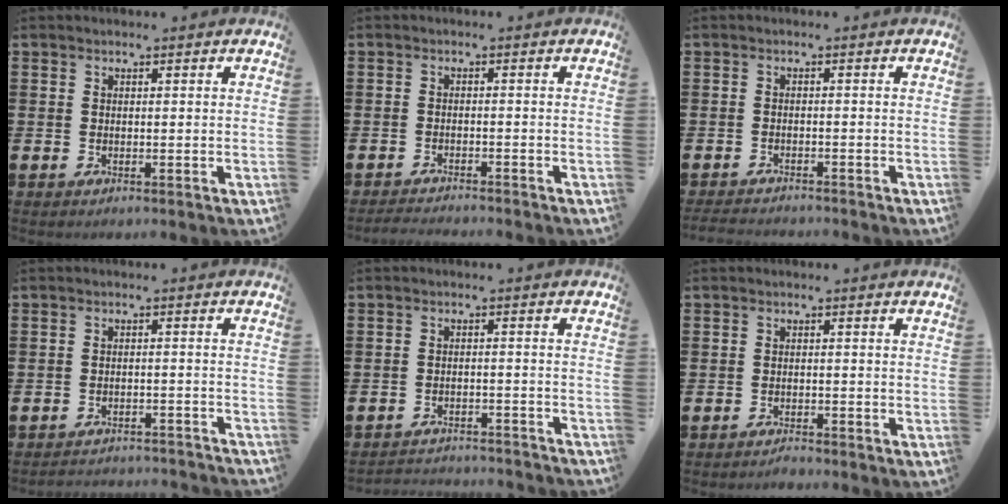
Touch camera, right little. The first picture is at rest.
{"total": 1.6, "force": [-1.6, -0.1, 0.2], "torque": [-0.004, 0.002, -0.031]}
{"total": 1.7, "force": [-1.7, 0.0, 0.2], "torque": [-0.005, 0.002, -0.035]}
{"total": 2.2, "force": [-2.2, -0.1, -0.1], "torque": [-0.003, 0.004, -0.049]}
{"total": 2.5, "force": [-2.5, 0.0, -0.2], "torque": [-0.003, 0.003, -0.054]}
{"total": 1.2, "force": [-1.2, 0.1, 0.1], "torque": [-0.006, 0.000, -0.024]}